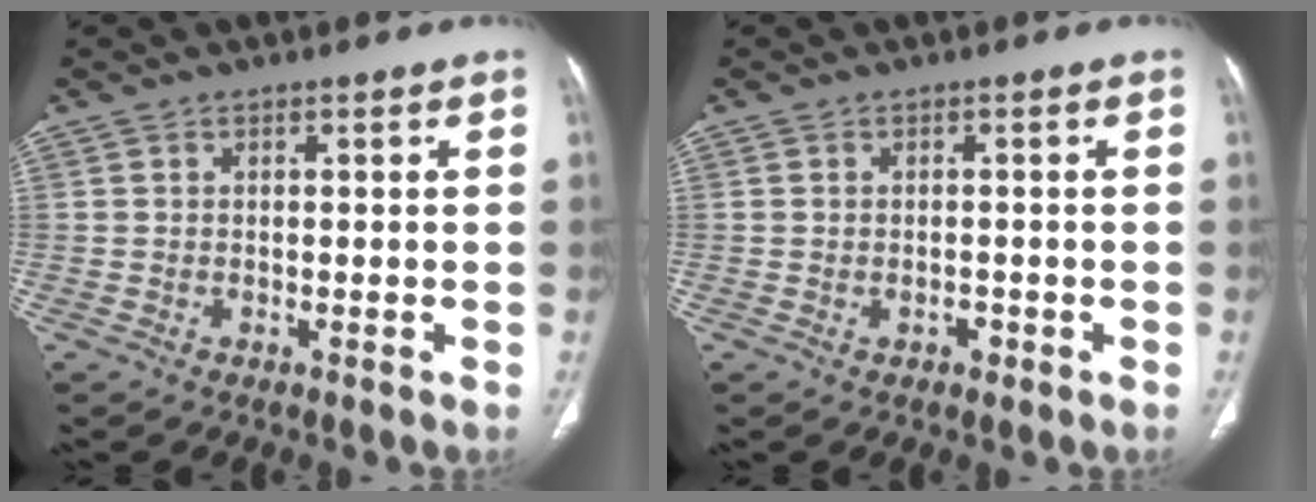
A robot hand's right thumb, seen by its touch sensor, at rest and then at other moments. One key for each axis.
{"total": 1.1, "fx": -0.4, "fy": 0.8, "fz": 0.6, "tx": -0.006, "ty": 0.006, "tz": -0.003}